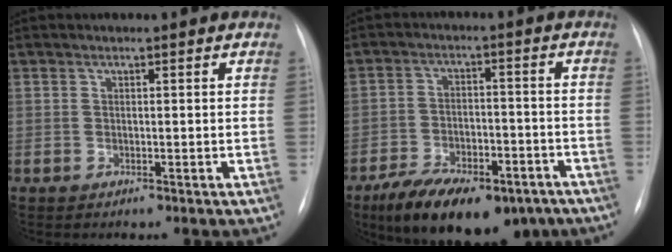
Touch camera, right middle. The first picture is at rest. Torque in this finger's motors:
{"motor_torque": [1.13, -1.01, 0.26, 0.15]}